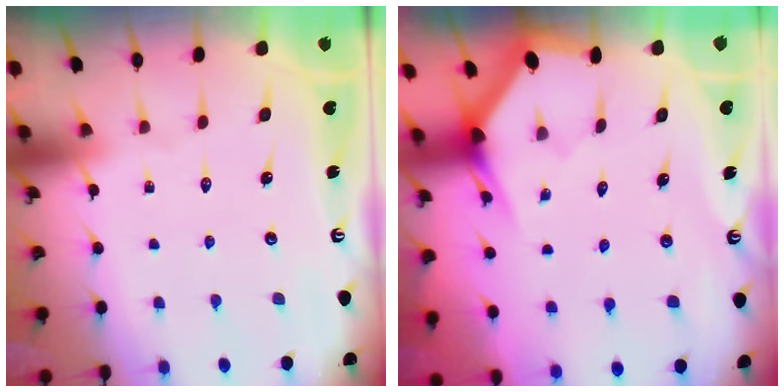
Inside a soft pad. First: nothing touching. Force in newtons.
{"total": 3.0, "press": 3.0, "slide": 0.1}